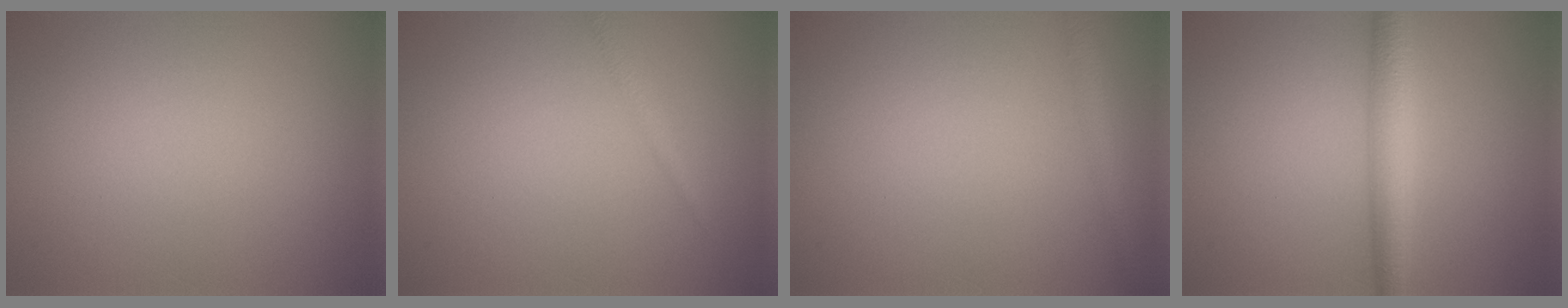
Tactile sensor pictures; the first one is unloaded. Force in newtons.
{"total": 0.8, "press": 0.8, "slide": 0.1}
{"total": 1.5, "press": 1.5, "slide": 0.1}
{"total": 3.7, "press": 3.7, "slide": 0.1}